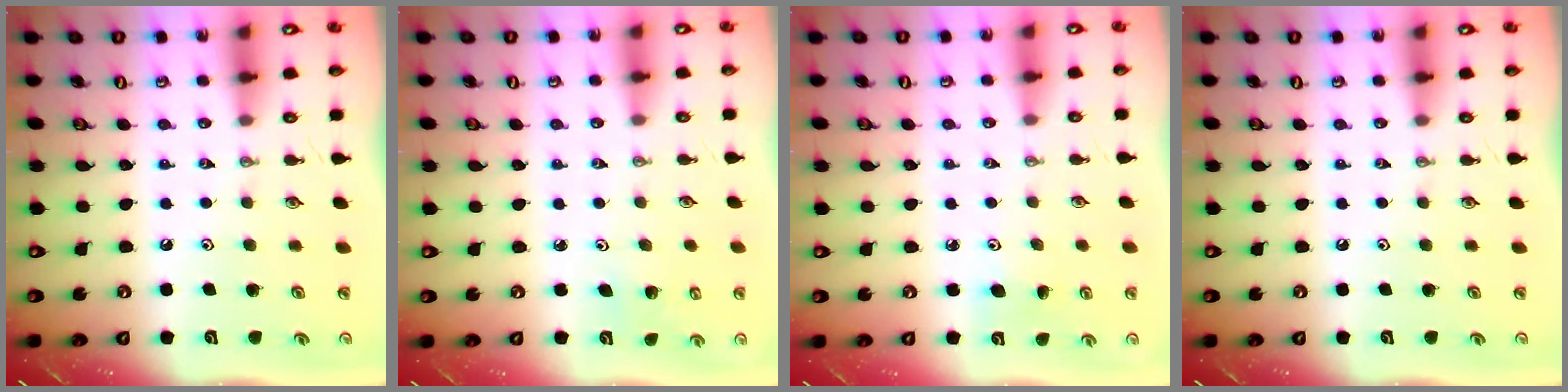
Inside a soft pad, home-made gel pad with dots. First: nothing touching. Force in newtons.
{"total": 2.3, "press": 2.3, "slide": 0.2}
{"total": 5.0, "press": 4.9, "slide": 0.6}
{"total": 0.0}